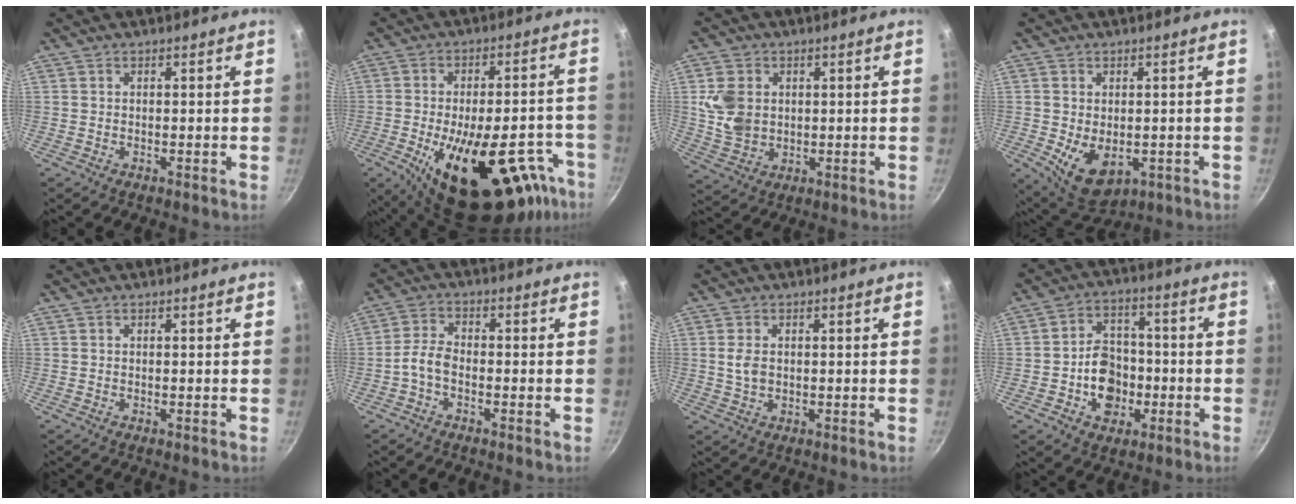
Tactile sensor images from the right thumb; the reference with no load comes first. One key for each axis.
{"total": 26.9, "fx": -11.9, "fy": 12.4, "fz": 20.7, "tx": -0.245, "ty": 0.029, "tz": -0.158}
{"total": 8.7, "fx": 1.3, "fy": 6.9, "fz": 5.1, "tx": -0.084, "ty": -0.007, "tz": 0.031}
{"total": 8.9, "fx": -1.5, "fy": 6.0, "fz": 6.4, "tx": -0.090, "ty": -0.015, "tz": -0.004}
{"total": 0.0}
{"total": 3.8, "fx": -1.9, "fy": 1.9, "fz": 2.6, "tx": -0.059, "ty": 0.023, "tz": -0.047}
{"total": 3.5, "fx": 0.4, "fy": 2.3, "fz": 2.5, "tx": -0.046, "ty": 0.000, "tz": 0.008}
{"total": 10.7, "fx": -2.7, "fy": 8.4, "fz": 6.1, "tx": -0.063, "ty": 0.028, "tz": -0.045}